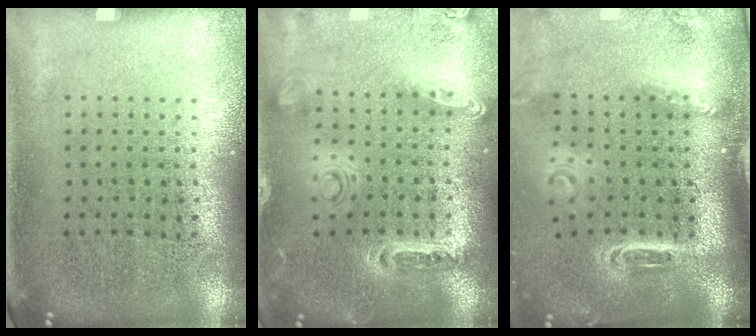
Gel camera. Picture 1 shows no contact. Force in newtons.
{"total": 1.3, "press": 1.3, "slide": 0.2}
{"total": 2.9, "press": 2.1, "slide": 2.0}